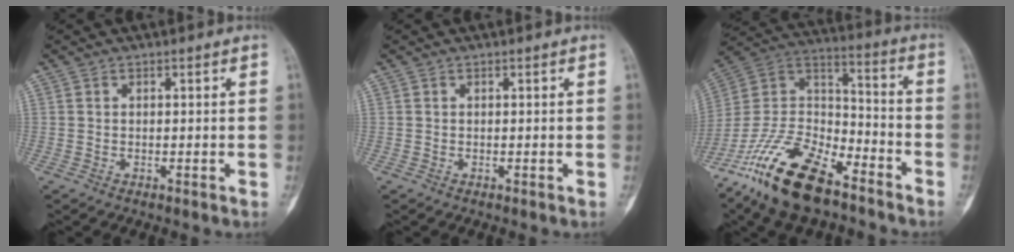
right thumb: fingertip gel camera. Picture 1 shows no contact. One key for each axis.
{"total": 0.0}
{"total": 22.0, "fx": -14.9, "fy": 9.2, "fz": 13.3, "tx": -0.271, "ty": 0.067, "tz": -0.280}